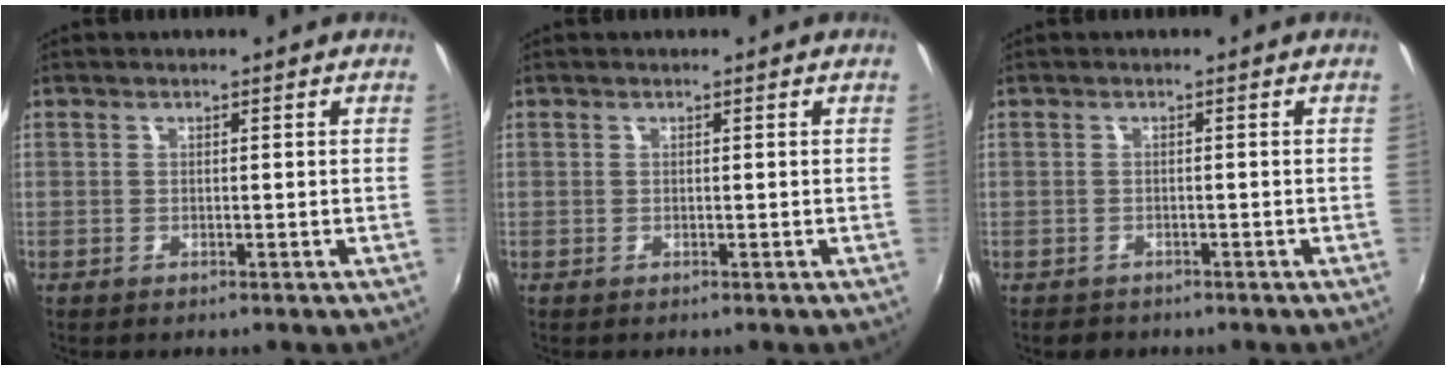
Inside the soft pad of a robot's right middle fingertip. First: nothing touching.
{"total": 0.0}
{"total": 1.7, "force": [-1.3, 1.1, 0.1], "torque": [-0.008, -0.001, -0.019]}